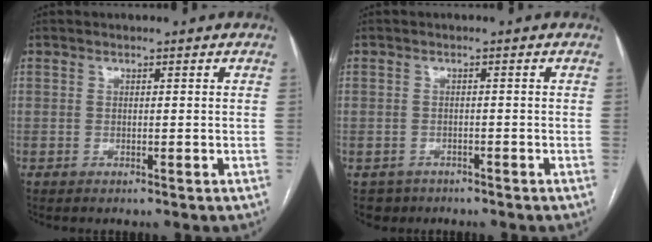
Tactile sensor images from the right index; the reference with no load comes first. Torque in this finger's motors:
{"motor_torque": [-0.27, -0.04, -0.65, -0.12]}